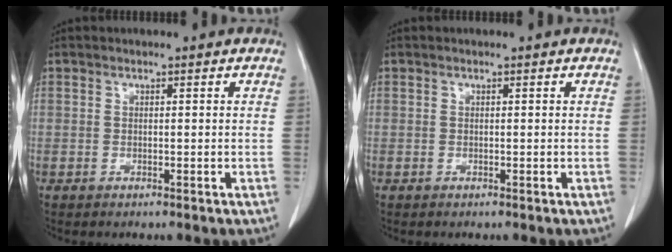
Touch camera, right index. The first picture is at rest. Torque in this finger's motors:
{"motor_torque": [0.00, 0.00, 0.00, 0.00]}